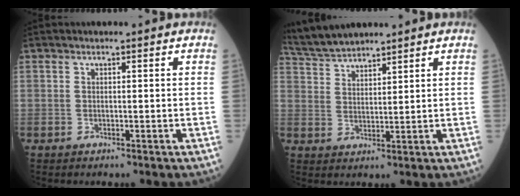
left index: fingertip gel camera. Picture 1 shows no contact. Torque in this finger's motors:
{"motor_torque": [-0.24, -0.52, 0.16, 0.02]}